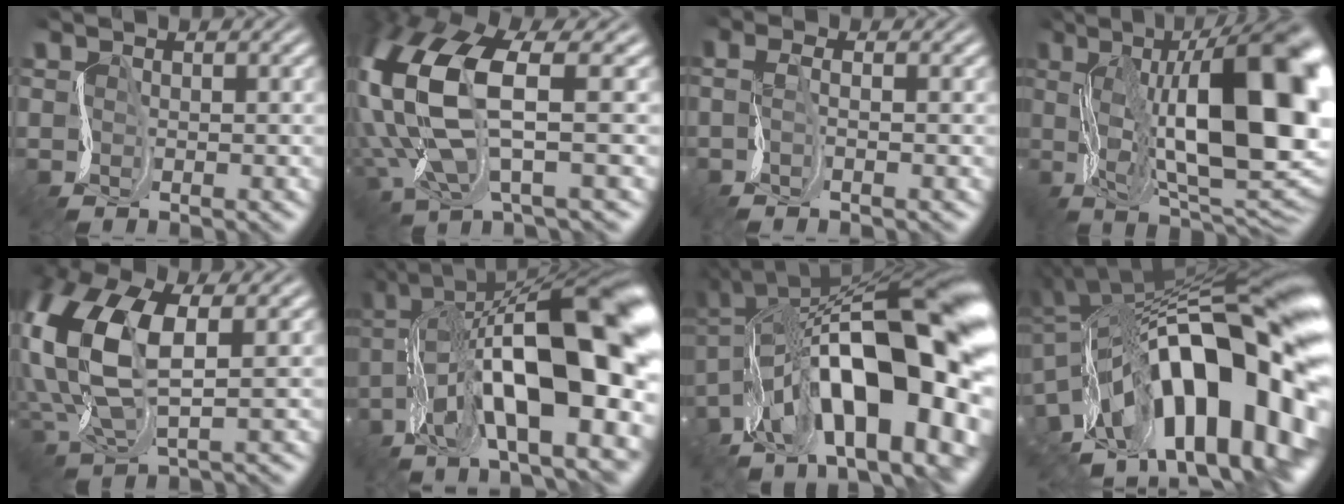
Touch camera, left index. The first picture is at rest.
{"total": 12.6, "force": [1.1, 5.6, 11.3], "torque": [-0.279, -0.005, 0.028]}
{"total": 2.1, "force": [-0.3, 0.5, 2.0], "torque": [-0.033, -0.004, -0.012]}
{"total": 19.6, "force": [1.9, 8.4, 17.6], "torque": [-0.235, 0.011, 0.033]}
{"total": 11.0, "force": [1.6, 5.8, 9.1], "torque": [-0.235, 0.002, 0.034]}
{"total": 18.6, "force": [-2.0, 7.1, 17.1], "torque": [-0.263, 0.026, -0.041]}
{"total": 18.9, "force": [-4.2, 7.6, 16.8], "torque": [-0.235, 0.028, -0.078]}
{"total": 20.1, "force": [-3.2, 9.2, 17.6], "torque": [-0.253, 0.010, -0.065]}